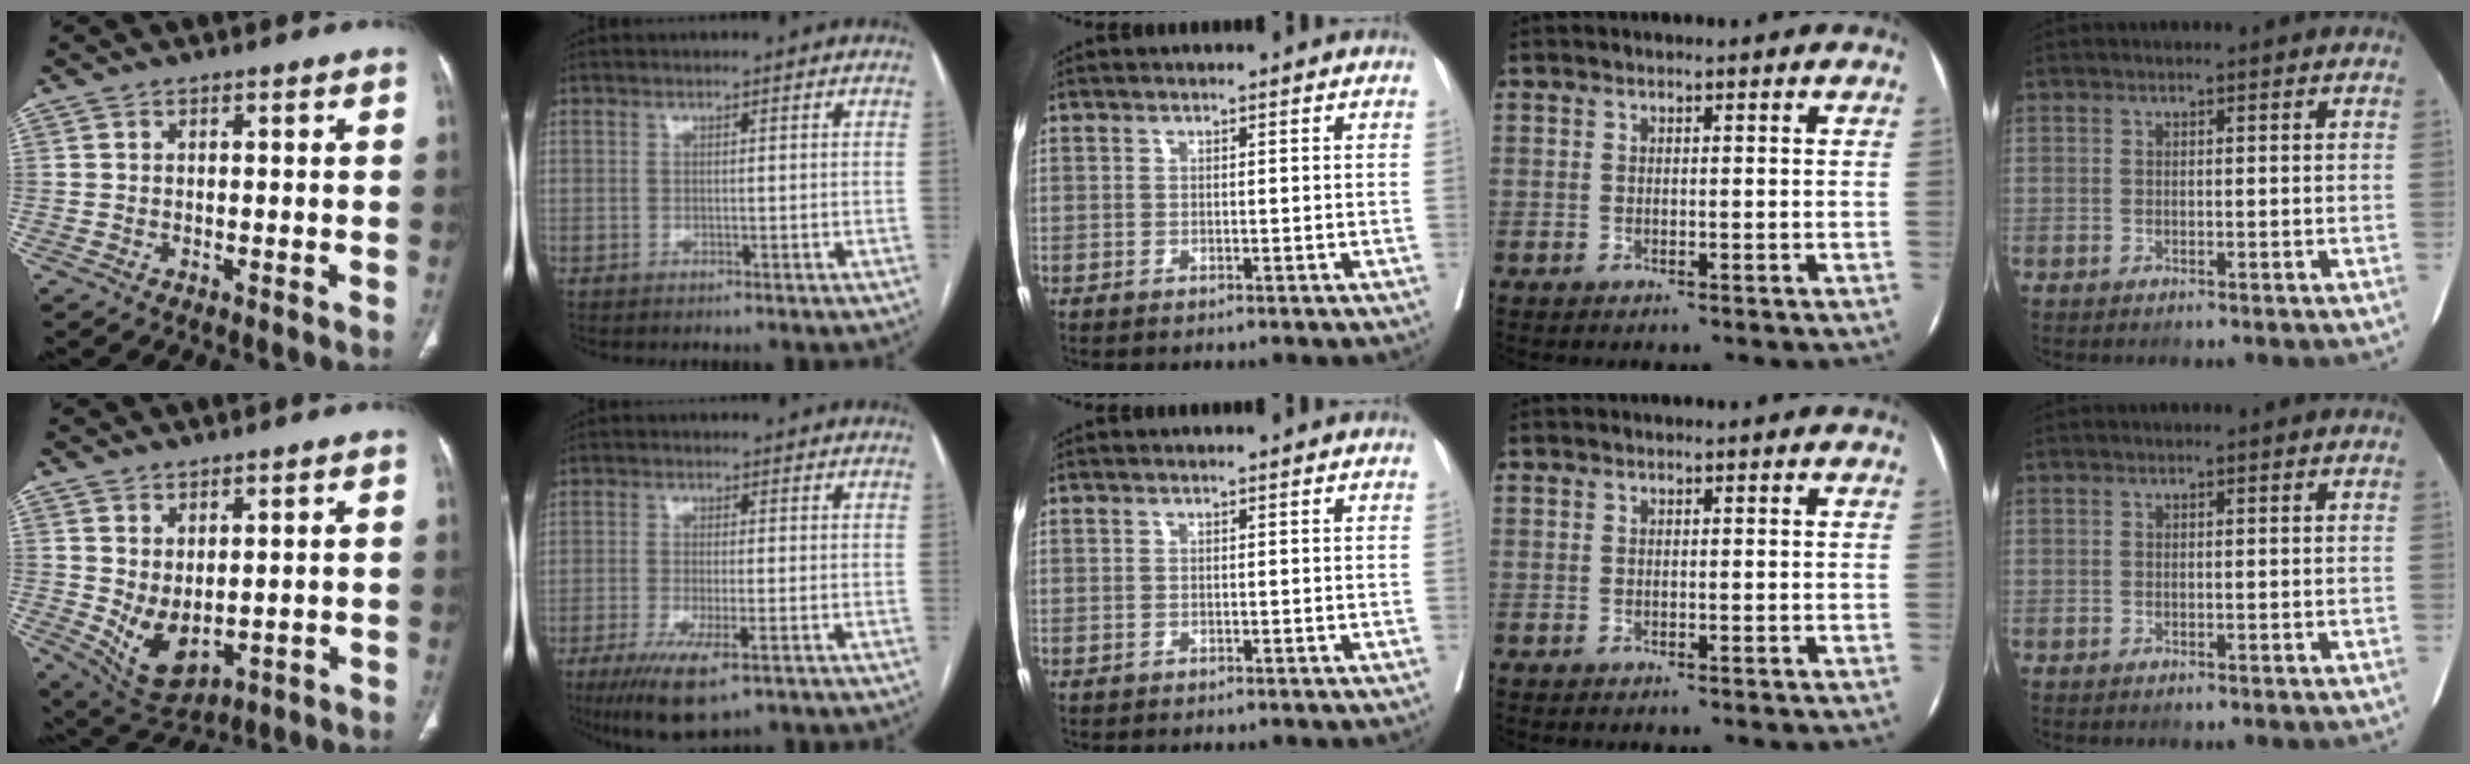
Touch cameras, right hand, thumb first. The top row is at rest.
{"thumb": {"total": 7.8, "force": [0.6, 4.4, 6.4], "torque": [-0.102, -0.018, 0.039]}, "index": {"total": 8.3, "force": [-4.7, 1.6, 6.6], "torque": [-0.119, -0.022, -0.075]}}